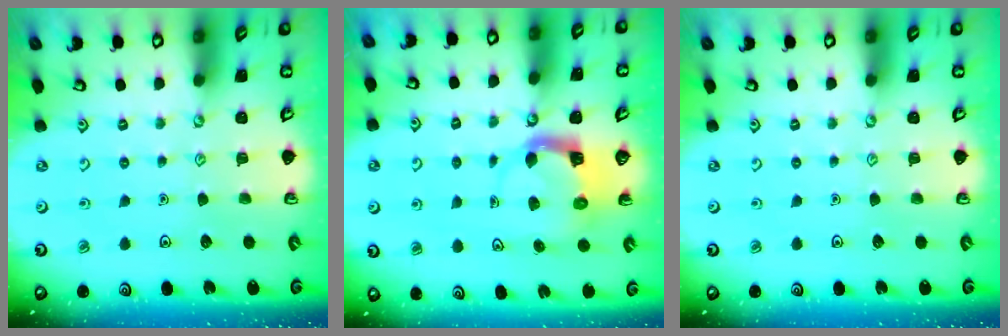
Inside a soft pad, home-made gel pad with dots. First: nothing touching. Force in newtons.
{"total": 3.8, "press": 3.7, "slide": 0.6}
{"total": 0.0}